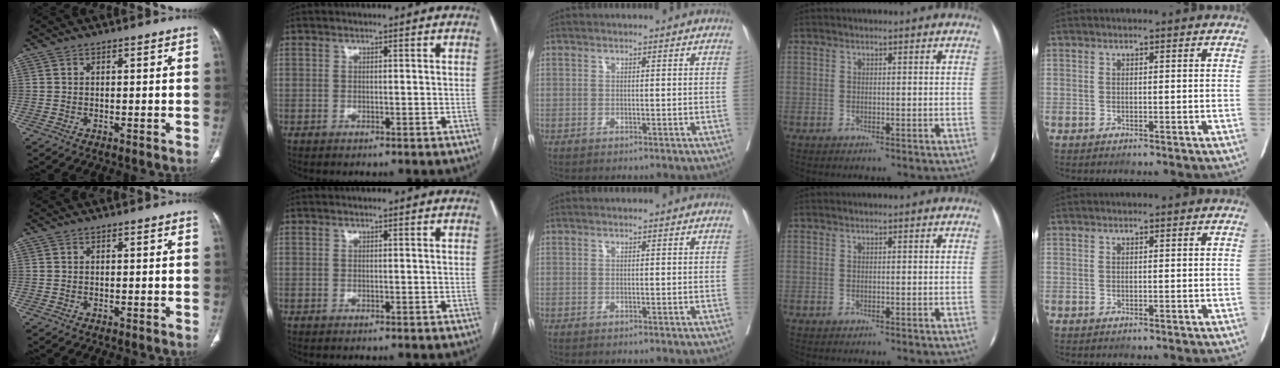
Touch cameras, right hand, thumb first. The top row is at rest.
{}